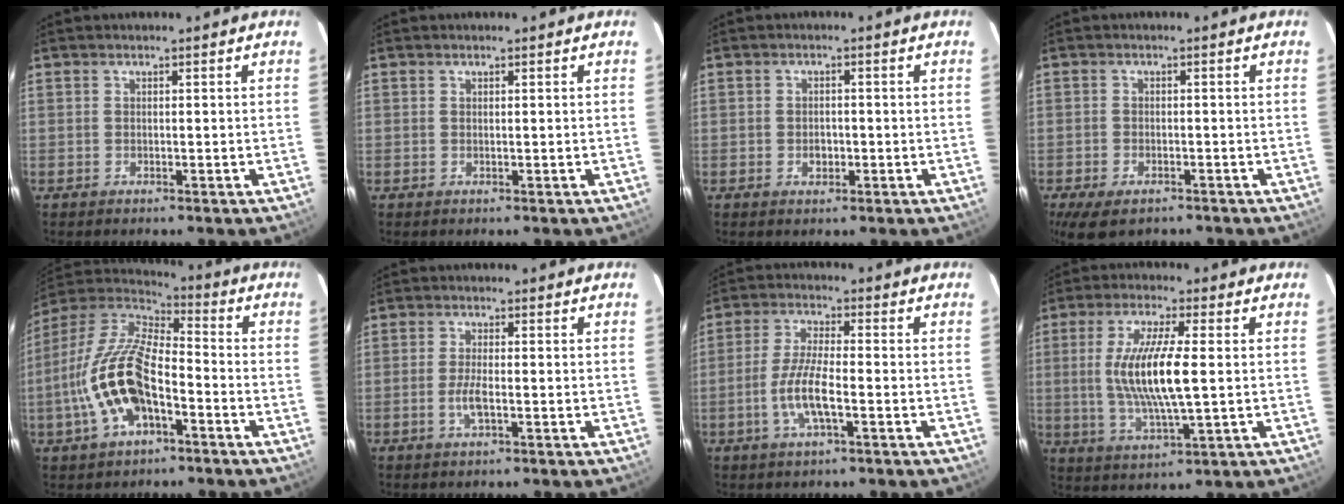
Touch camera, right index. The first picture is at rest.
{"total": 0.0}
{"total": 2.3, "force": [-0.6, 1.8, 1.2], "torque": [-0.020, 0.004, -0.008]}
{"total": 7.2, "force": [-4.9, 3.5, 4.0], "torque": [-0.093, -0.024, -0.080]}
{"total": 17.6, "force": [-5.9, 7.9, 14.6], "torque": [-0.306, -0.003, -0.115]}
{"total": 3.3, "force": [-1.1, 0.7, 3.0], "torque": [-0.064, -0.003, -0.022]}
{"total": 7.8, "force": [-2.5, 1.6, 7.1], "torque": [-0.147, -0.002, -0.051]}
{"total": 12.6, "force": [0.4, 2.5, 12.4], "torque": [-0.240, -0.006, 0.012]}